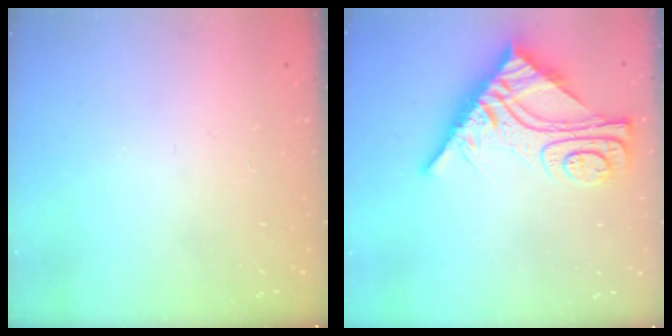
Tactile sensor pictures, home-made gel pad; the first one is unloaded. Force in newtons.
{"total": 12.3, "press": 12.3, "slide": 1.1}